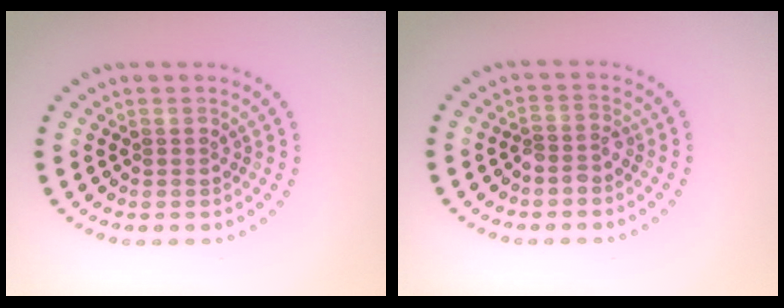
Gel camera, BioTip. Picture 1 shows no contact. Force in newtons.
{"total": 1.5, "press": 1.3, "slide": 0.8}